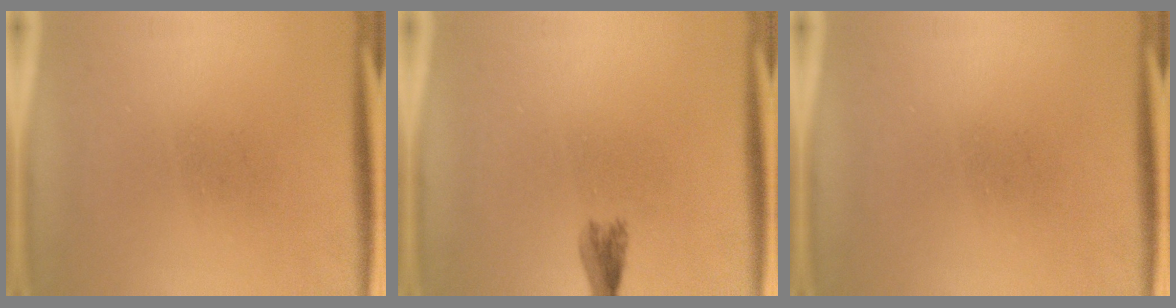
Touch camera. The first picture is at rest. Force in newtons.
{"total": 2.3}
{"total": 0.0}